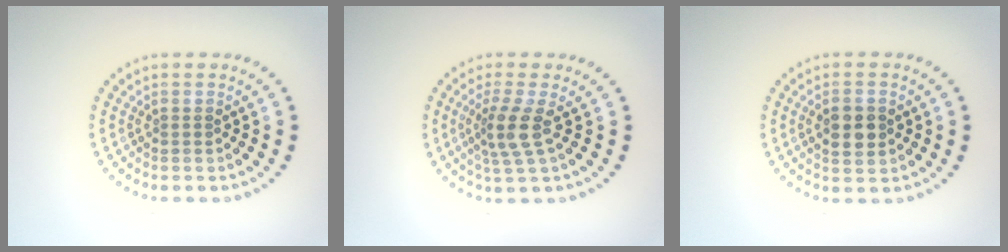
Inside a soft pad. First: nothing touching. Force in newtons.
{"total": 2.9, "press": 2.2, "slide": 1.9}
{"total": 2.9, "press": 2.9, "slide": 0.1}